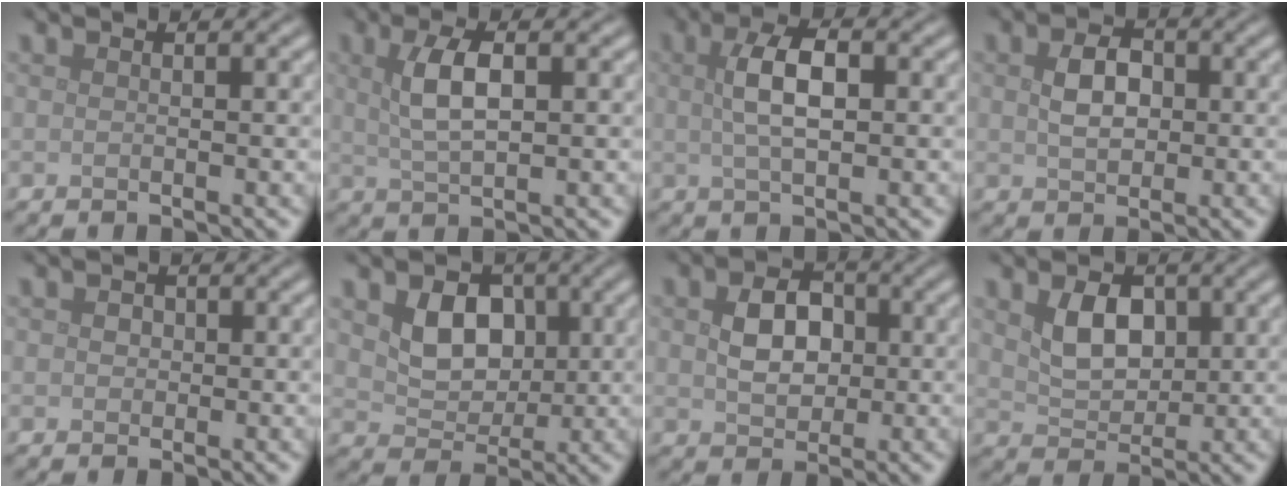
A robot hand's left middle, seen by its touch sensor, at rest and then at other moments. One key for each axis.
{"total": 3.9, "fx": 1.0, "fy": 1.4, "fz": 3.5, "tx": -0.074, "ty": 0.004, "tz": 0.020}
{"total": 4.2, "fx": 0.7, "fy": 1.6, "fz": 3.8, "tx": -0.078, "ty": 0.006, "tz": 0.009}
{"total": 3.2, "fx": 0.4, "fy": 2.2, "fz": 2.3, "tx": -0.049, "ty": 0.004, "tz": 0.006}
{"total": 0.9, "fx": 0.1, "fy": 0.8, "fz": 0.4, "tx": -0.002, "ty": 0.000, "tz": 0.001}
{"total": 4.6, "fx": 1.1, "fy": 3.4, "fz": 2.8, "tx": -0.057, "ty": -0.007, "tz": 0.013}
{"total": 4.2, "fx": 0.4, "fy": 3.1, "fz": 2.8, "tx": -0.060, "ty": 0.001, "tz": 0.005}
{"total": 3.9, "fx": 1.1, "fy": 2.6, "fz": 2.6, "tx": -0.053, "ty": -0.001, "tz": 0.022}